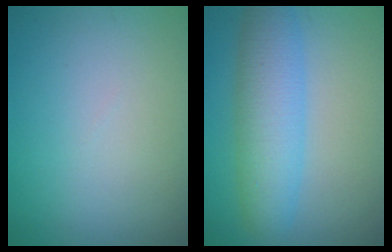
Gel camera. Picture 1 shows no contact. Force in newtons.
{"total": 5.7, "press": 5.7, "slide": 0.1}